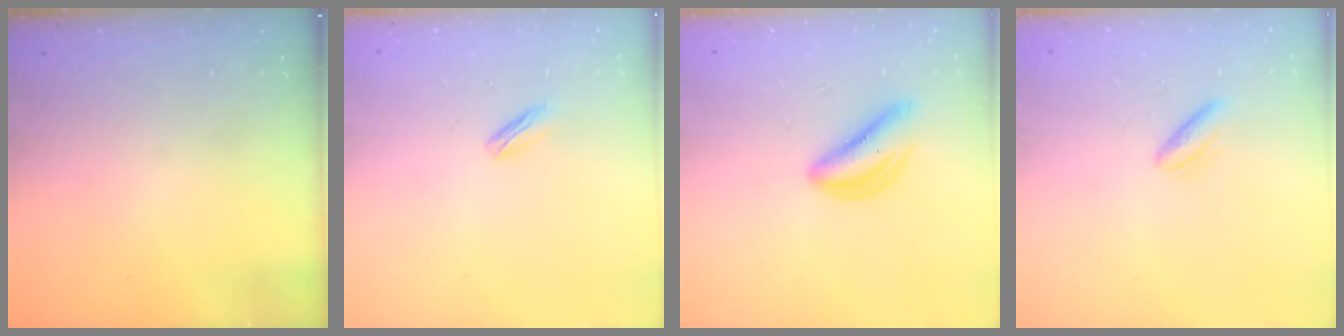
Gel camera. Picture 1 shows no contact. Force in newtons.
{"total": 1.8, "press": 1.7, "slide": 0.5}
{"total": 4.7, "press": 4.7, "slide": 0.4}
{"total": 2.4, "press": 2.2, "slide": 0.9}